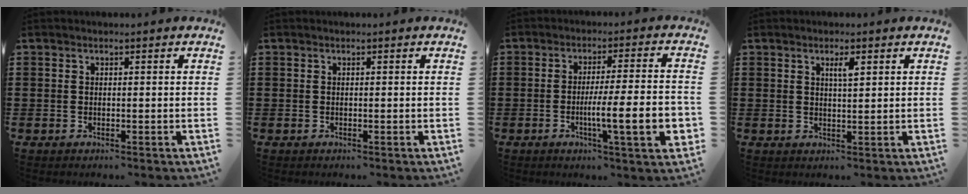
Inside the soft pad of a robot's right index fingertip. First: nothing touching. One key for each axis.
{"total": 0.0}
{"total": 10.8, "fx": -2.8, "fy": 1.5, "fz": 10.3, "tx": -0.177, "ty": -0.012, "tz": -0.052}
{"total": 2.3, "fx": 1.0, "fy": 0.5, "fz": 2.0, "tx": -0.033, "ty": -0.001, "tz": 0.013}